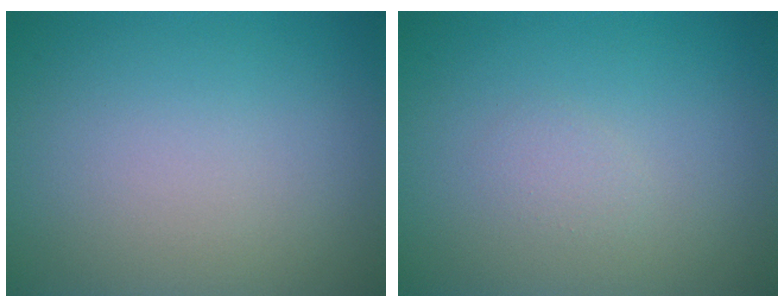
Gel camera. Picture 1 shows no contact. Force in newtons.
{"total": 0.8, "press": 0.8, "slide": 0.1}